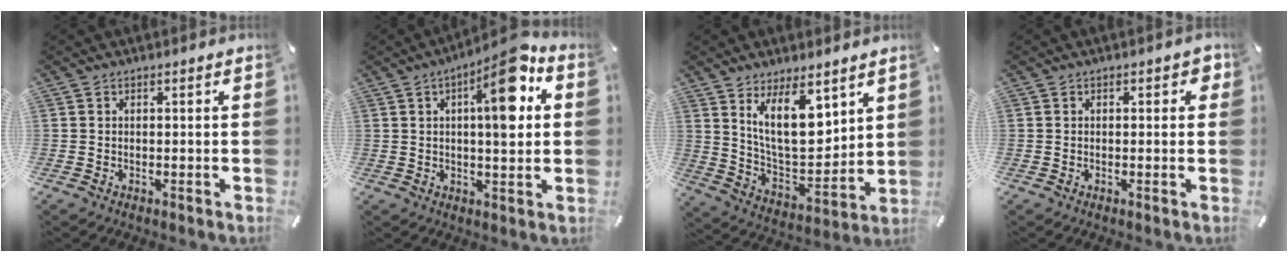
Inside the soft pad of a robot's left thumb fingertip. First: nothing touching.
{"total": 14.8, "force": [4.5, 4.8, 13.2], "torque": [-0.182, -0.016, 0.064]}
{"total": 16.1, "force": [8.8, 7.6, 11.2], "torque": [-0.212, -0.052, 0.155]}
{"total": 1.8, "force": [0.2, 1.1, 1.4], "torque": [-0.010, 0.000, -0.001]}